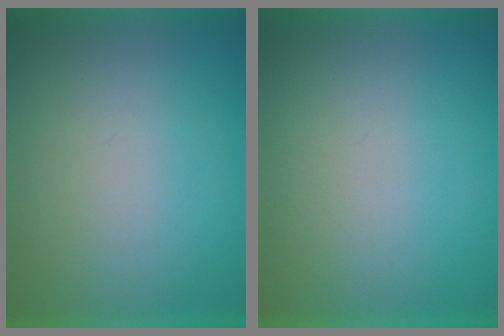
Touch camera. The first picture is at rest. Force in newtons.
{"total": 1.1}